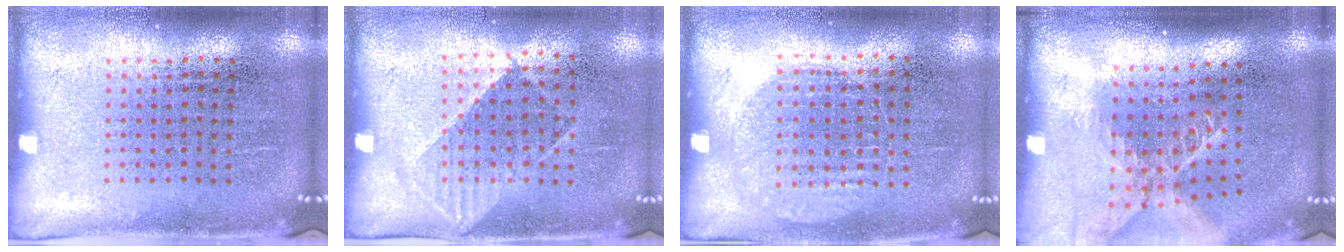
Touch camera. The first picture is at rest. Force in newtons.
{"total": 1.0, "press": 0.9, "slide": 0.6}
{"total": 0.9, "press": 0.9, "slide": 0.2}
{"total": 1.7, "press": 1.3, "slide": 1.1}